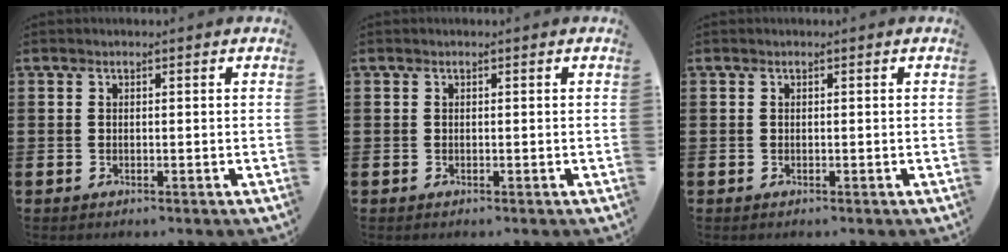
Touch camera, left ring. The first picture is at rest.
{"total": 0.0}
{"total": 0.0}